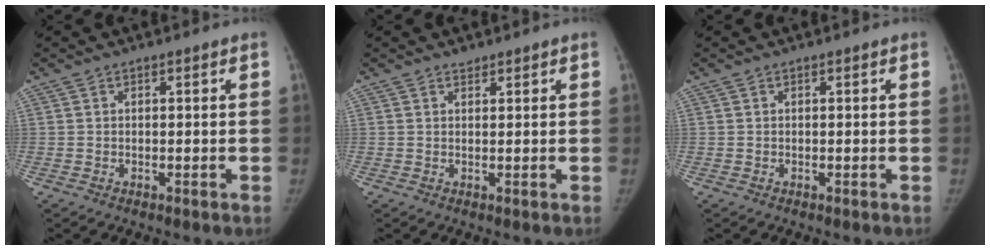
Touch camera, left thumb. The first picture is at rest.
{"total": 1.1, "force": [0.9, 0.5, 0.2], "torque": [0.005, -0.007, 0.012]}
{"total": 0.0}